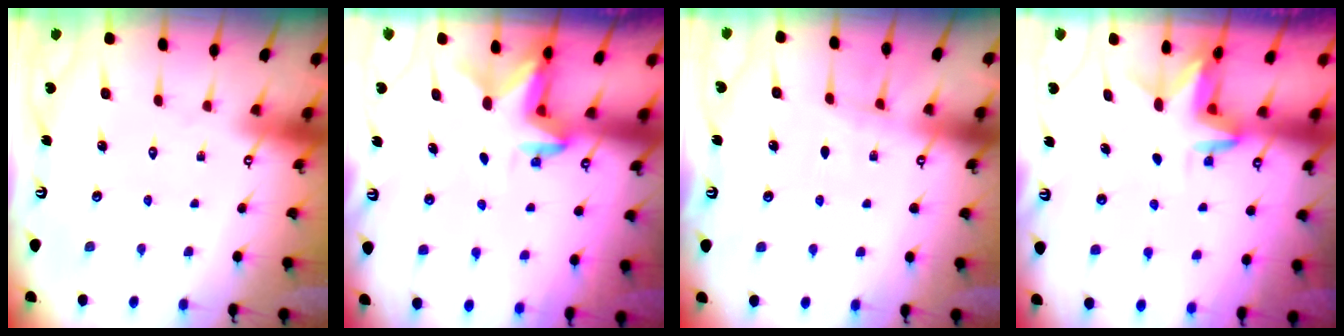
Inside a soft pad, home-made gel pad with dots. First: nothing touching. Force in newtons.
{"total": 2.8, "press": 2.8, "slide": 0.6}
{"total": 4.2, "press": 4.2, "slide": 0.6}
{"total": 3.2, "press": 3.2, "slide": 0.3}